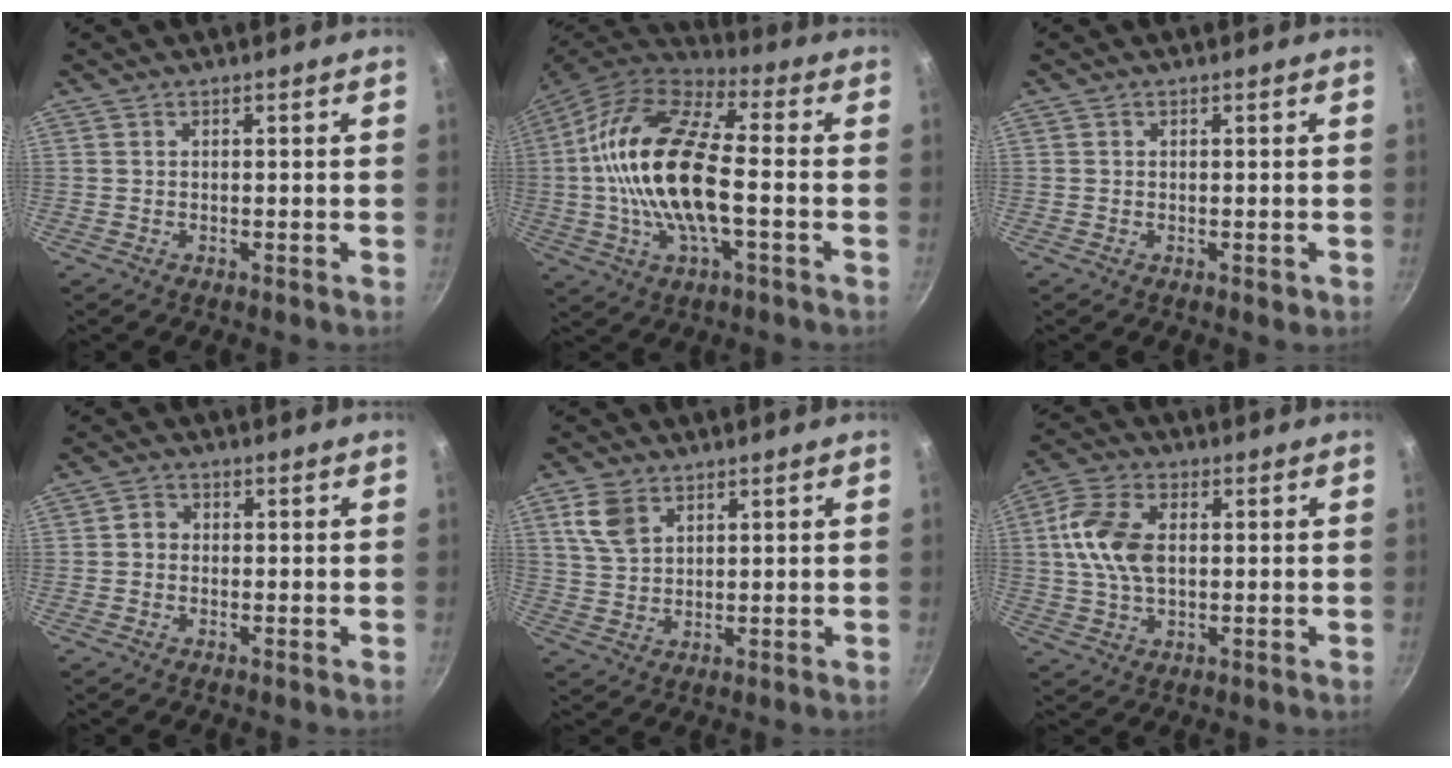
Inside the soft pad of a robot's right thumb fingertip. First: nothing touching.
{"total": 20.2, "force": [-1.2, 8.4, 18.3], "torque": [-0.349, 0.030, -0.040]}
{"total": 1.0, "force": [-0.2, 0.7, 0.6], "torque": [-0.007, 0.001, -0.004]}
{"total": 2.0, "force": [-0.4, 1.8, 0.8], "torque": [-0.008, 0.009, -0.011]}
{"total": 6.4, "force": [3.2, 4.1, 3.7], "torque": [-0.060, -0.006, 0.066]}
{"total": 10.9, "force": [1.2, 6.6, 8.5], "torque": [-0.161, 0.016, 0.014]}